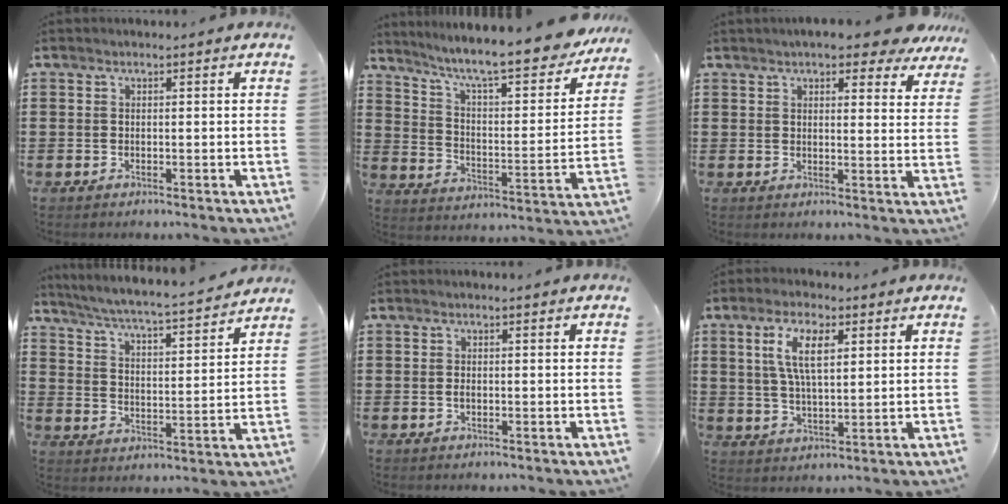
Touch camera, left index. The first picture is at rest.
{"total": 9.7, "force": [8.4, 0.4, 4.8], "torque": [-0.112, -0.065, 0.133]}
{"total": 5.5, "force": [4.8, 1.1, 2.6], "torque": [-0.048, -0.011, 0.084]}
{"total": 4.6, "force": [4.3, -0.5, 1.4], "torque": [-0.049, -0.035, 0.065]}
{"total": 0.7, "force": [-0.3, 0.4, 0.6], "torque": [-0.014, -0.003, -0.004]}
{"total": 7.5, "force": [2.9, 3.0, 6.3], "torque": [-0.132, 0.012, 0.049]}